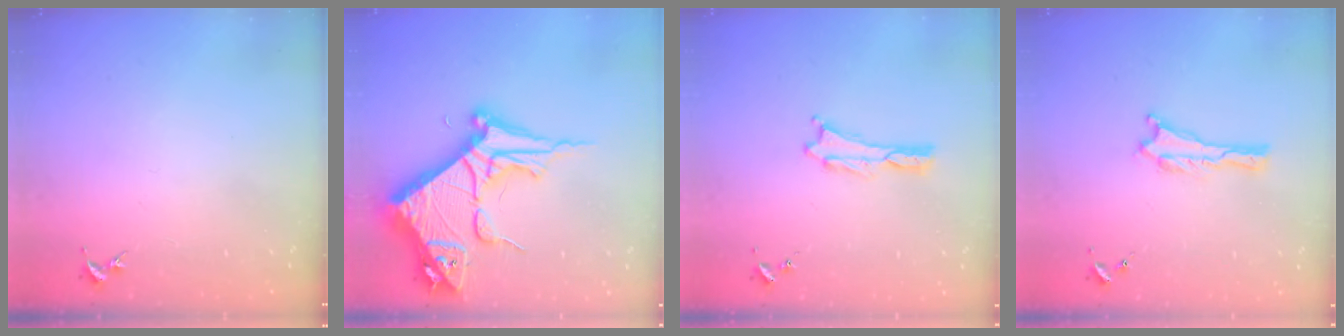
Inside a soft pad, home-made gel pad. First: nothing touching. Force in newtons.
{"total": 10.6, "press": 10.6, "slide": 1.1}
{"total": 0.0}
{"total": 0.0}